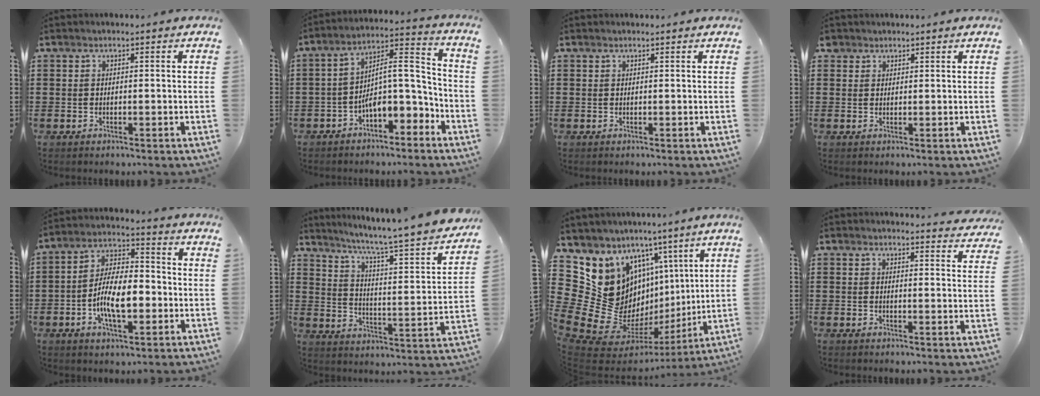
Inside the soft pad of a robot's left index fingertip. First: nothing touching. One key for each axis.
{"total": 7.6, "fx": -4.8, "fy": 2.8, "fz": 5.2, "tx": -0.091, "ty": -0.002, "tz": -0.095}
{"total": 0.6, "fx": 0.4, "fy": 0.4, "fz": -0.2, "tx": 0.002, "ty": 0.002, "tz": 0.008}
{"total": 1.6, "fx": 1.3, "fy": 0.9, "fz": -0.1, "tx": -0.004, "ty": 0.006, "tz": 0.026}
{"total": 9.3, "fx": -2.6, "fy": 4.1, "fz": 7.9, "tx": -0.171, "ty": 0.001, "tz": -0.054}
{"total": 4.6, "fx": 4.0, "fy": -0.4, "fz": 2.4, "tx": -0.069, "ty": -0.044, "tz": 0.054}
{"total": 18.1, "fx": 2.5, "fy": 15.9, "fz": 8.2, "tx": -0.208, "ty": -0.076, "tz": 0.101}
{"total": 2.7, "fx": 2.7, "fy": 0.0, "fz": 0.1, "tx": -0.004, "ty": -0.015, "tz": 0.049}